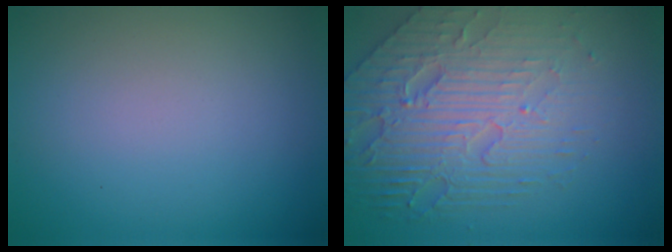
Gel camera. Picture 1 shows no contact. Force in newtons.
{"total": 7.6, "press": 5.3, "slide": 5.4}